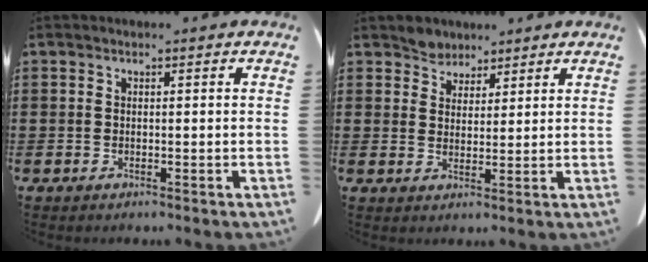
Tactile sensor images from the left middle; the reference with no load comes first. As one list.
[{"total": 3.3, "force": [2.8, 1.7, 0.1], "torque": [-0.013, 0.005, 0.055]}]